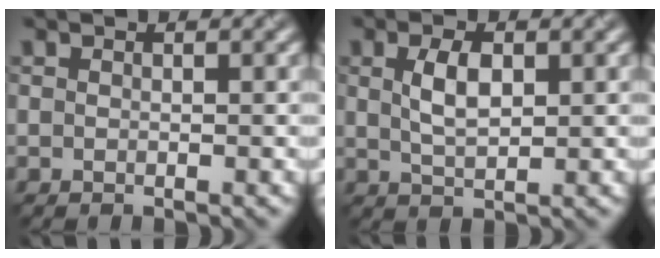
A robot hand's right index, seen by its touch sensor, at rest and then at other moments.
{"total": 3.1, "force": [0.8, 1.5, 2.6], "torque": [-0.058, 0.001, 0.018]}